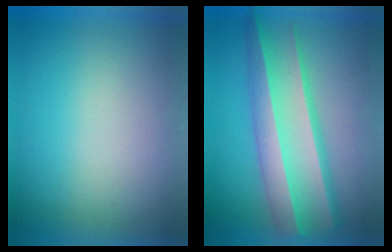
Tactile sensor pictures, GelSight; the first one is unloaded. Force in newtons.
{"total": 6.6}